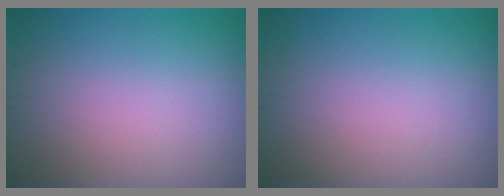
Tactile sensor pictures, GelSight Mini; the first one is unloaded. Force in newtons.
{"total": 0.0}